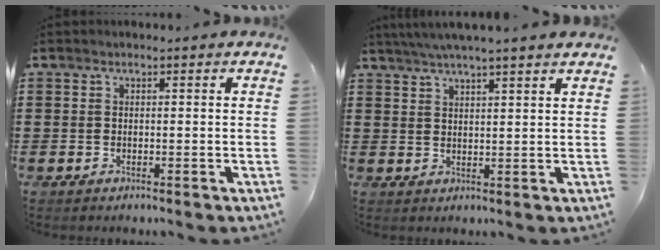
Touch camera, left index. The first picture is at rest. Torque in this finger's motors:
{"motor_torque": [2.14, 0.00, 0.40, 0.21]}